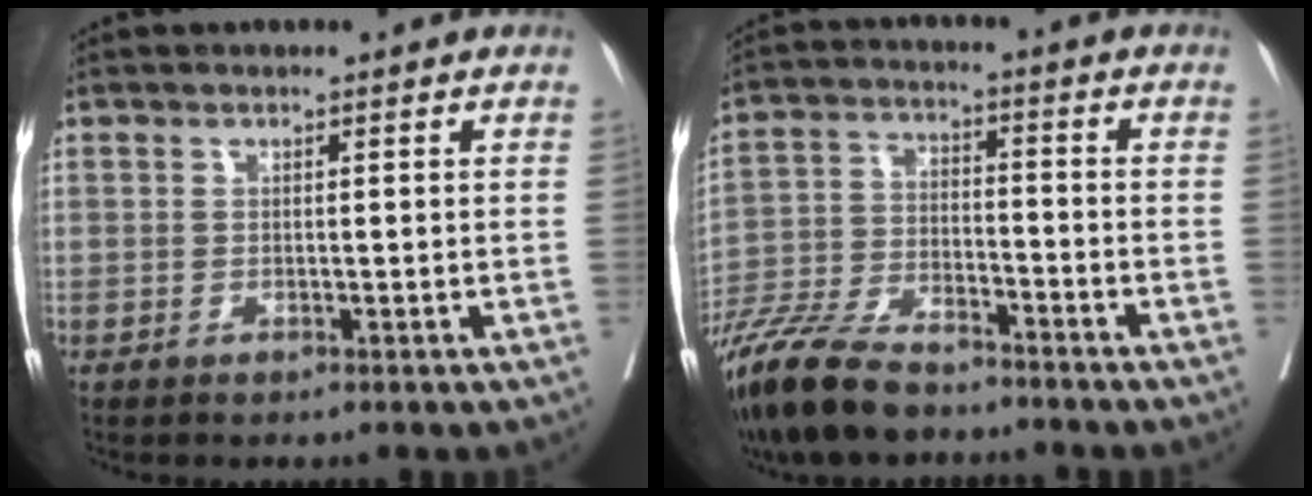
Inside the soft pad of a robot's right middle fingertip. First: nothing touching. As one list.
[{"total": 14.8, "force": [-12.2, 3.7, 7.6], "torque": [-0.158, -0.036, -0.221]}]